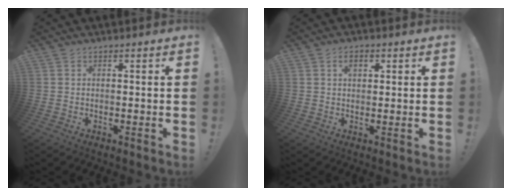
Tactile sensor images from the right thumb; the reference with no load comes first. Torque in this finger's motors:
{"motor_torque": [0.30, 0.60, 0.13, -0.18, 0.00]}